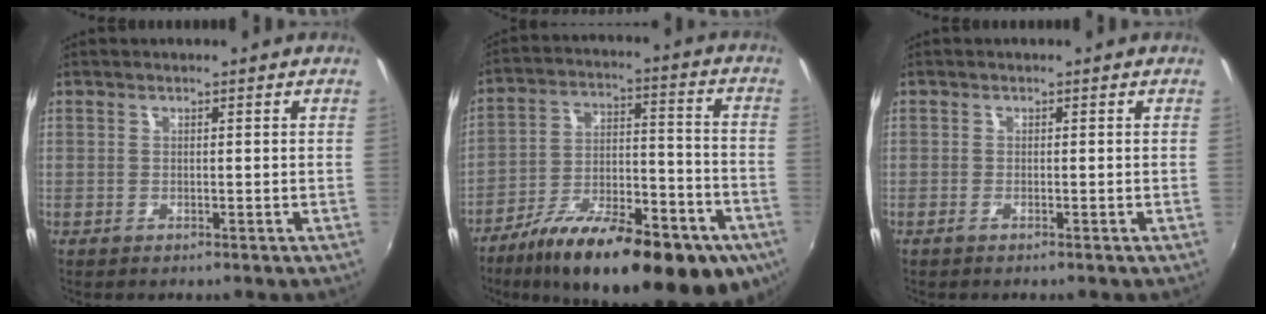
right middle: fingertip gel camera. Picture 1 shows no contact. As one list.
[{"total": 27.4, "force": [-17.2, 9.5, 19.1], "torque": [-0.296, -0.025, -0.249]}, {"total": 0.7, "force": [-0.5, -0.2, 0.5], "torque": [-0.010, -0.001, -0.013]}]